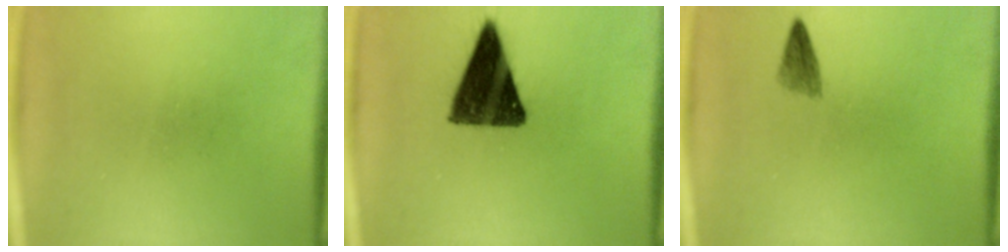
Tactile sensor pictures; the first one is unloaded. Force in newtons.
{"total": 13.4}
{"total": 1.7}